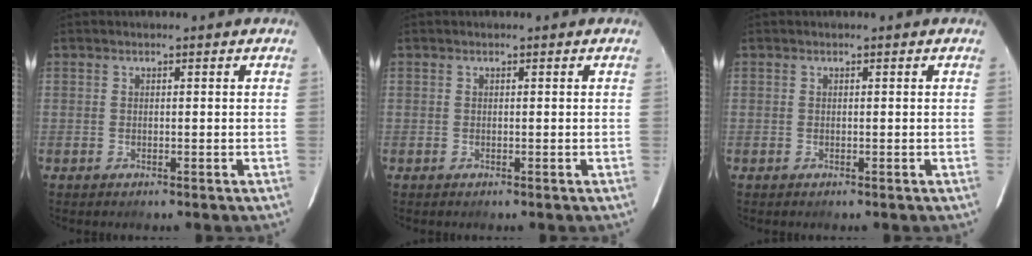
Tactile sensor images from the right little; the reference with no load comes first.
{"total": 0.0}
{"total": 0.0}